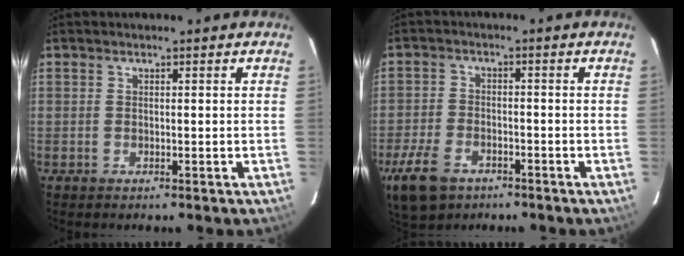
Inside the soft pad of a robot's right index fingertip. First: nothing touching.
{"total": 9.6, "force": [-6.0, 5.6, 5.0], "torque": [-0.133, -0.008, -0.110]}